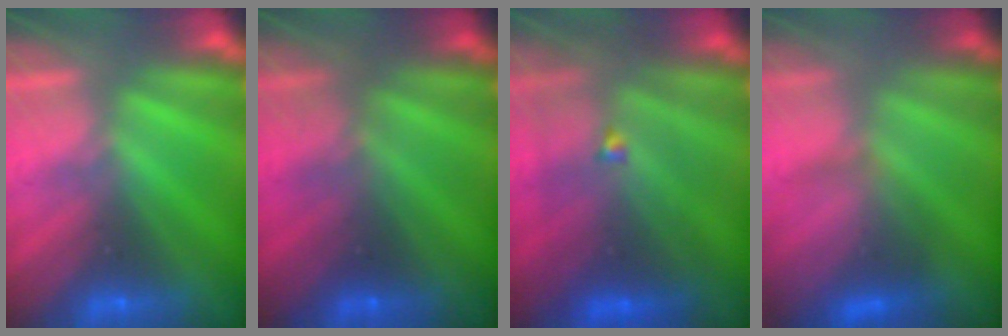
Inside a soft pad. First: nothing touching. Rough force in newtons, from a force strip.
{"total": 1.8}
{"total": 4.5}
{"total": 3.3}